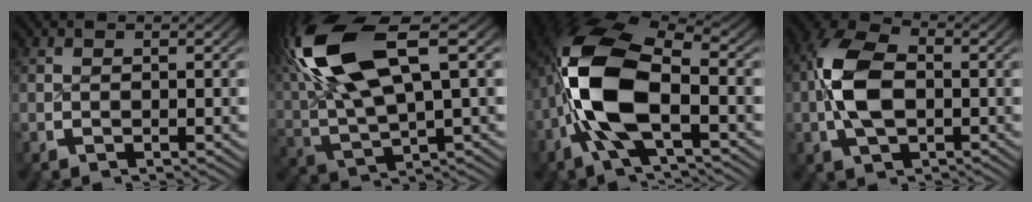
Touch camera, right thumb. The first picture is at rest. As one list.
[{"total": 11.2, "force": [3.5, 5.9, 8.9], "torque": [-0.194, -0.010, 0.070]}, {"total": 13.2, "force": [-0.1, 7.6, 10.9], "torque": [-0.249, -0.038, 0.016]}, {"total": 7.0, "force": [0.8, 5.0, 4.9], "torque": [-0.116, -0.015, 0.018]}]